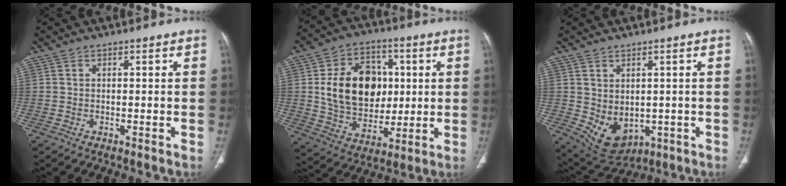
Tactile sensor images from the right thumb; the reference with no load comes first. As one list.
[{"total": 18.9, "force": [2.5, 14.2, 12.2], "torque": [-0.157, 0.001, 0.053]}, {"total": 8.5, "force": [-0.9, 6.0, 5.9], "torque": [-0.083, -0.006, 0.017]}]